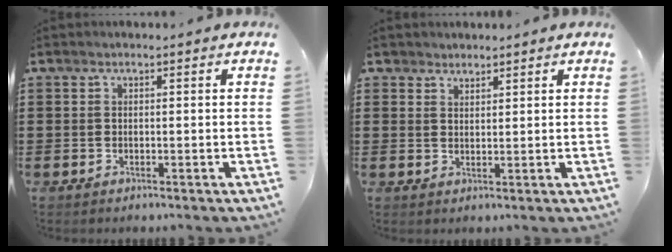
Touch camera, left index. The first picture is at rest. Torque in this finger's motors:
{"motor_torque": [-0.06, -0.05, -0.08, -0.01]}